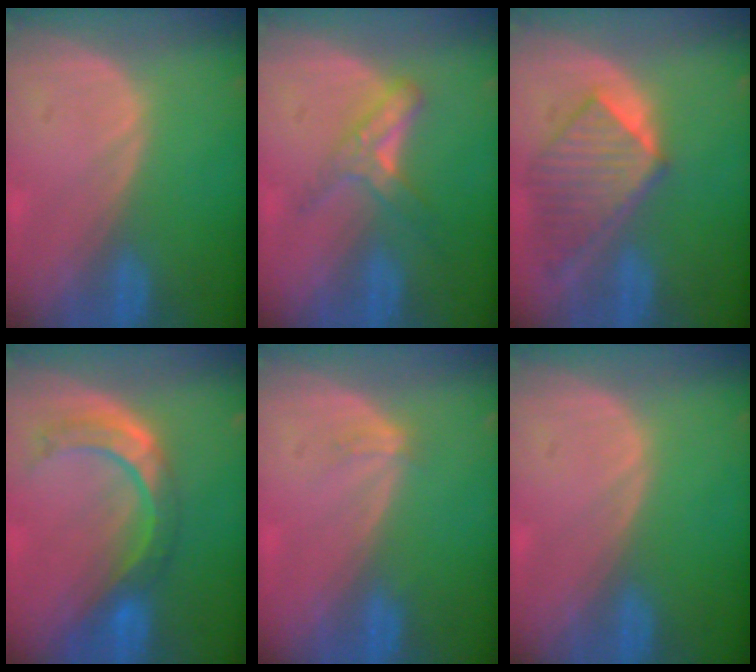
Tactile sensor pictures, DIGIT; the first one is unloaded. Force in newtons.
{"total": 5.7, "press": 5.0, "slide": 2.9}
{"total": 8.0, "press": 7.5, "slide": 2.7}
{"total": 8.5, "press": 7.2, "slide": 4.5}
{"total": 1.5, "press": 1.1, "slide": 1.0}
{"total": 0.0}